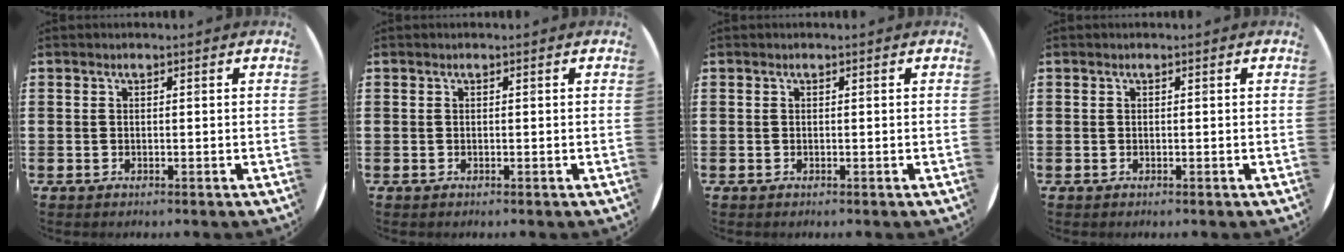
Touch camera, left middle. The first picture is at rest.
{"total": 0.0}
{"total": 0.0}
{"total": 0.0}